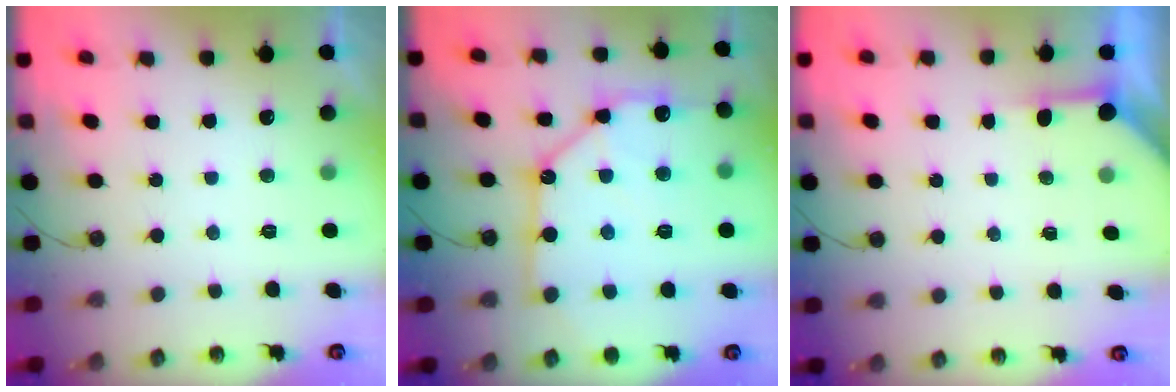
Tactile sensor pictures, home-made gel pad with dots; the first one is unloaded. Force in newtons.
{"total": 18.6, "press": 18.5, "slide": 2.3}
{"total": 3.7, "press": 3.6, "slide": 0.5}